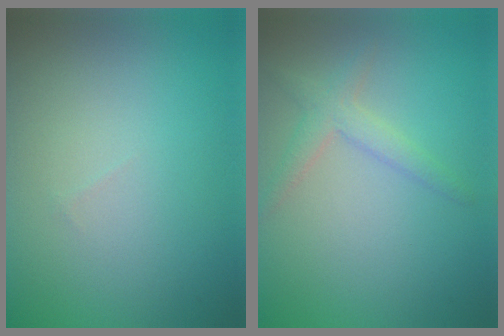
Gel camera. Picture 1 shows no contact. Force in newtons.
{"total": 2.2, "press": 2.2, "slide": 0.1}